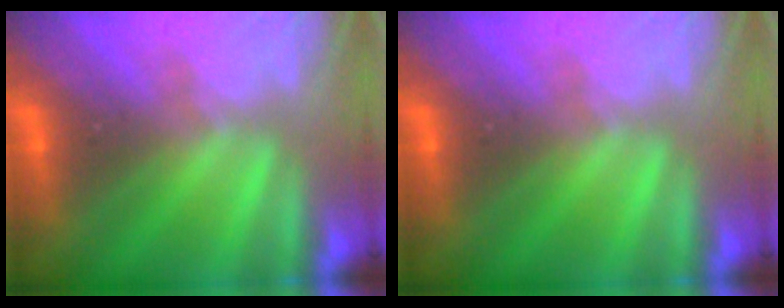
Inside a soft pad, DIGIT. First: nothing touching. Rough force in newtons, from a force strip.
{"total": 0.0}